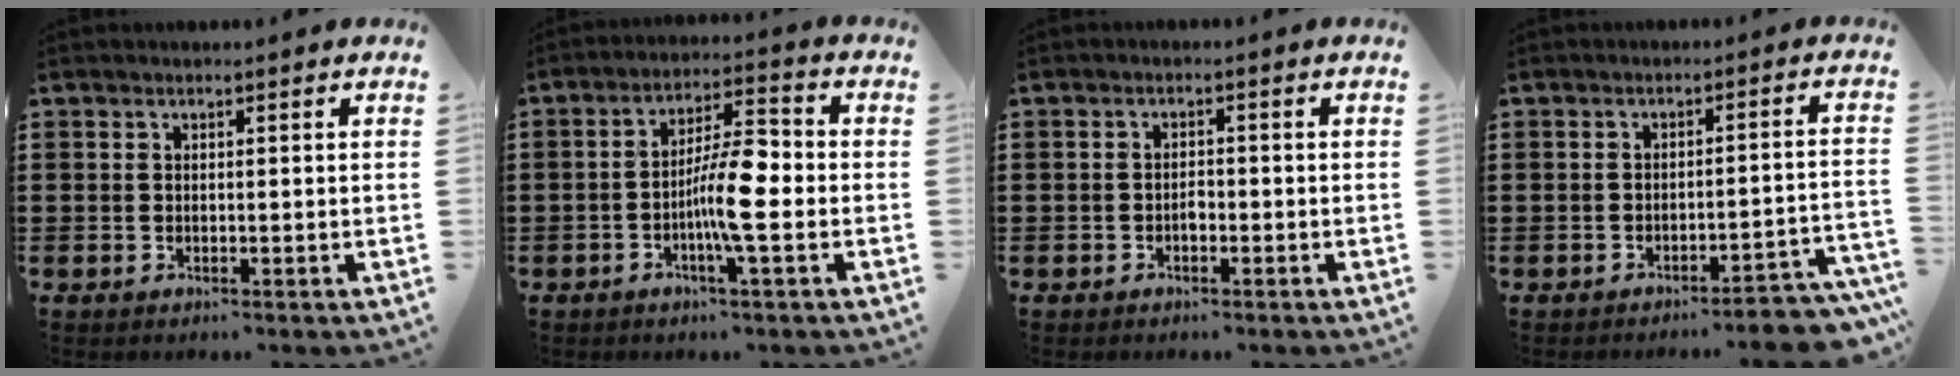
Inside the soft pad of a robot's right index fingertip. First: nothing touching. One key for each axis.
{"total": 8.2, "fx": -1.7, "fy": 1.7, "fz": 7.8, "tx": -0.154, "ty": -0.002, "tz": -0.038}
{"total": 1.4, "fx": -0.6, "fy": 0.7, "fz": 1.0, "tx": -0.021, "ty": 0.001, "tz": -0.013}
{"total": 3.7, "fx": -3.5, "fy": 0.0, "fz": 1.3, "tx": -0.024, "ty": -0.007, "tz": -0.070}